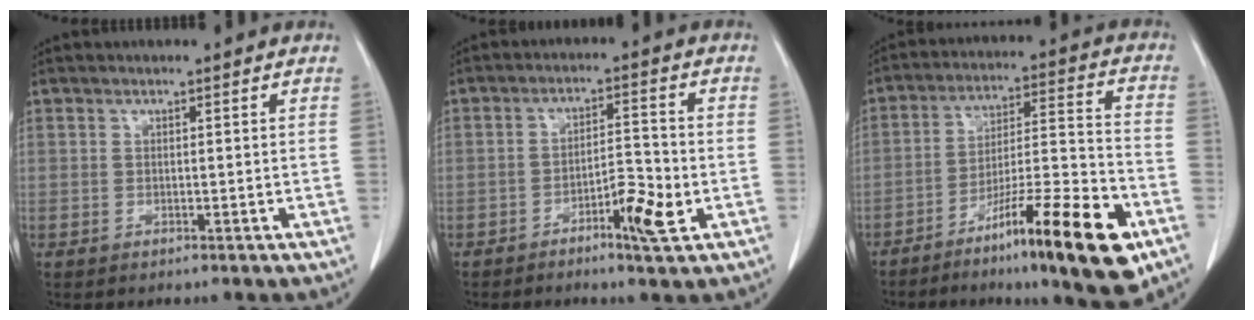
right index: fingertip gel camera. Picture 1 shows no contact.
{"total": 6.2, "force": [-2.7, 1.1, 5.5], "torque": [-0.089, 0.004, -0.042]}
{"total": 19.0, "force": [-10.7, 1.4, 15.6], "torque": [-0.225, -0.010, -0.173]}